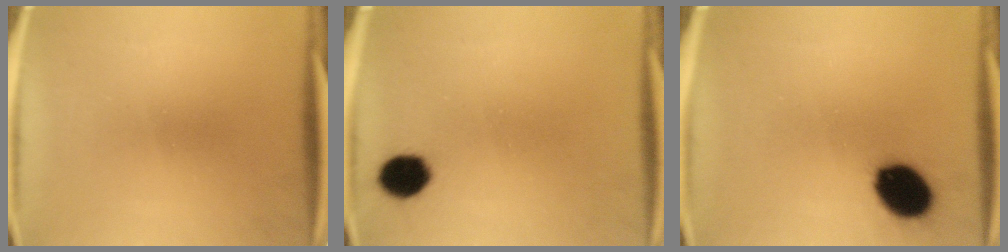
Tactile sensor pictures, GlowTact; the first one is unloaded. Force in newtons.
{"total": 6.4}
{"total": 11.9}